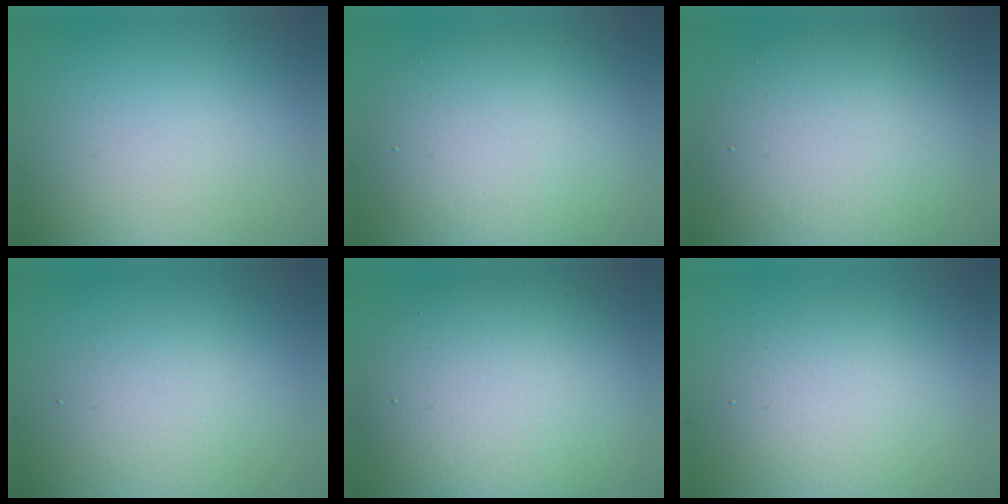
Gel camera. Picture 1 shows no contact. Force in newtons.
{"total": 6.7, "press": 6.7, "slide": 0.5}
{"total": 6.7, "press": 6.7, "slide": 0.5}
{"total": 2.2, "press": 2.2, "slide": 0.2}
{"total": 9.5, "press": 9.5, "slide": 0.5}
{"total": 3.8, "press": 3.8, "slide": 0.4}